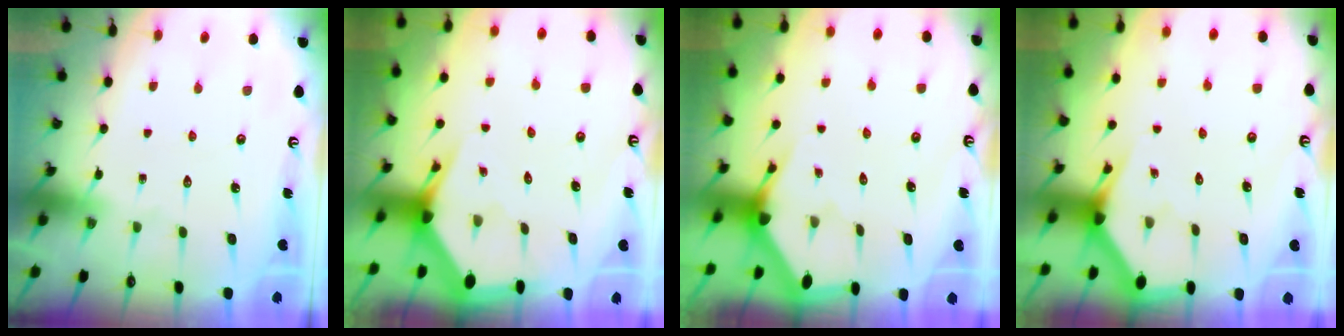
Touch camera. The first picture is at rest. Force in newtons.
{"total": 3.7, "press": 3.7, "slide": 0.4}
{"total": 3.0, "press": 3.0, "slide": 0.1}
{"total": 2.7, "press": 2.7, "slide": 0.1}